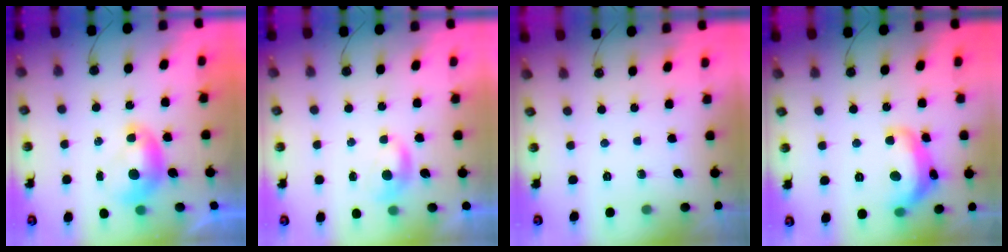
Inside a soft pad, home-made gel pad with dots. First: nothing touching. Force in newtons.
{"total": 0.9, "press": 0.8, "slide": 0.4}
{"total": 0.0}
{"total": 8.9, "press": 8.9, "slide": 0.9}